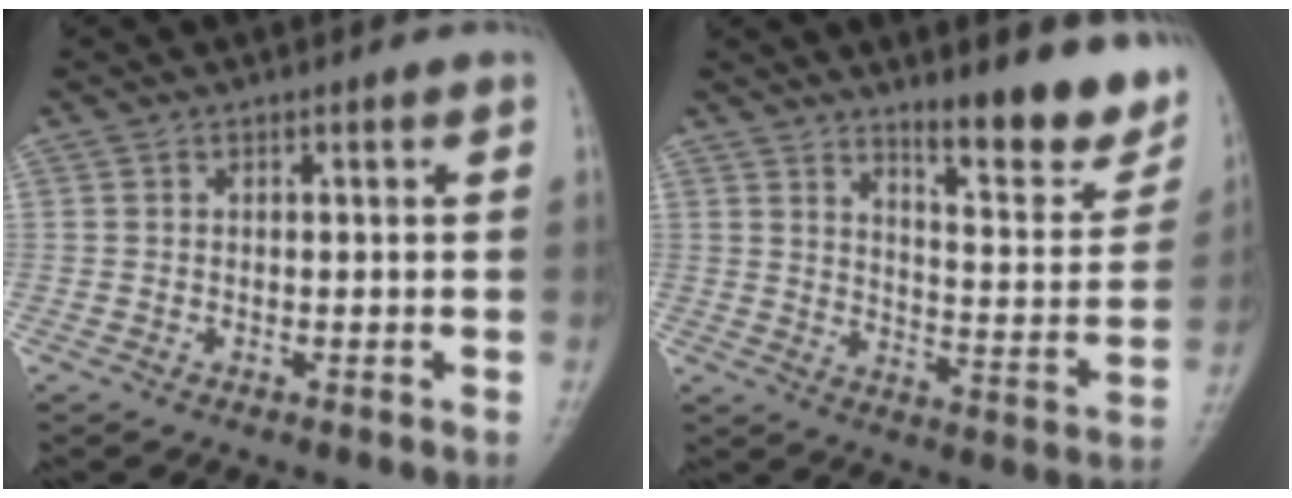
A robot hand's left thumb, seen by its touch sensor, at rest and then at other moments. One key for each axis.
{"total": 13.8, "fx": 9.6, "fy": 3.5, "fz": 9.3, "tx": -0.087, "ty": -0.073, "tz": 0.141}